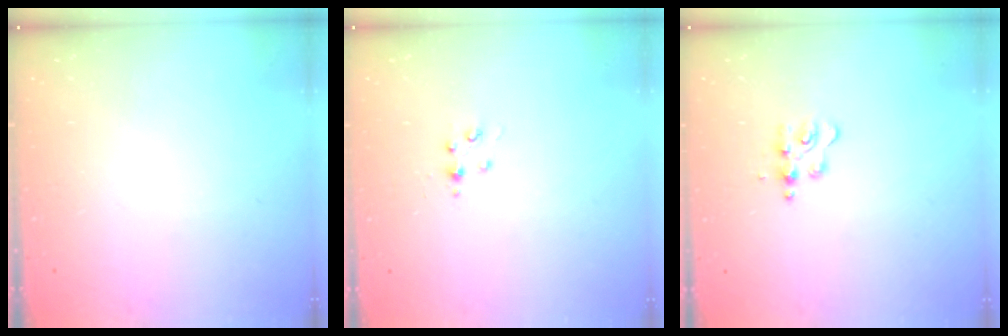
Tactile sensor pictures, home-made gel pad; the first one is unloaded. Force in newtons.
{"total": 3.3, "press": 3.2, "slide": 0.5}
{"total": 4.7, "press": 4.6, "slide": 0.8}